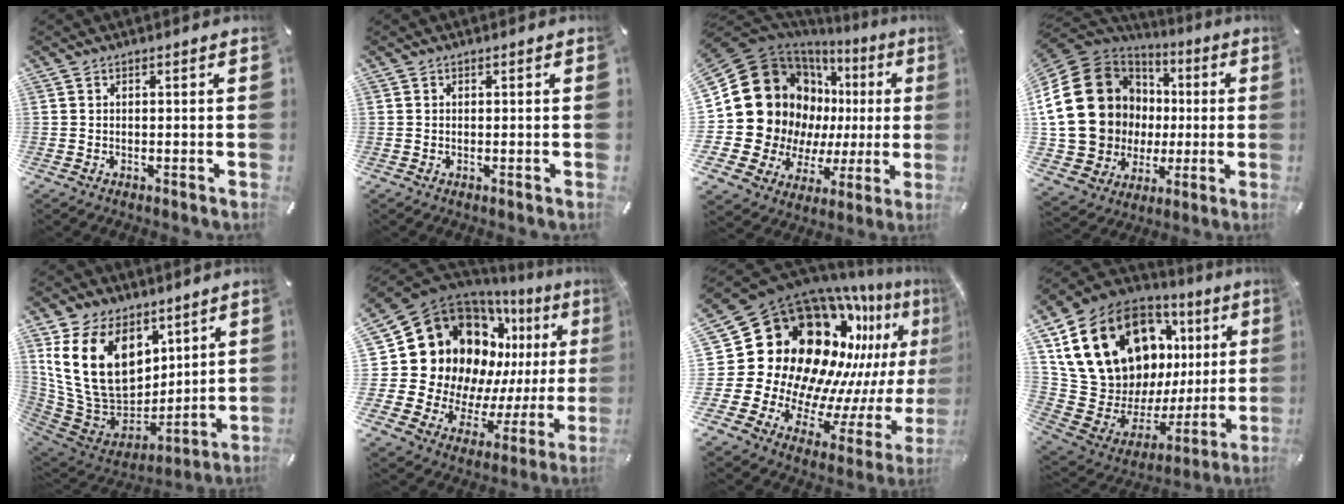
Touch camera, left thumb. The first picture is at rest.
{"total": 0.0}
{"total": 26.7, "force": [4.9, 20.5, 16.4], "torque": [-0.304, -0.046, 0.127]}
{"total": 25.8, "force": [2.8, 22.1, 13.0], "torque": [-0.286, -0.017, 0.091]}
{"total": 20.6, "force": [8.2, 14.5, 12.1], "torque": [-0.258, -0.049, 0.156]}
{"total": 23.7, "force": [7.6, 18.6, 12.4], "torque": [-0.203, -0.089, 0.183]}
{"total": 28.3, "force": [10.4, 19.9, 17.2], "torque": [-0.281, -0.172, 0.240]}
{"total": 24.3, "force": [11.3, 16.3, 14.0], "torque": [-0.236, -0.080, 0.239]}